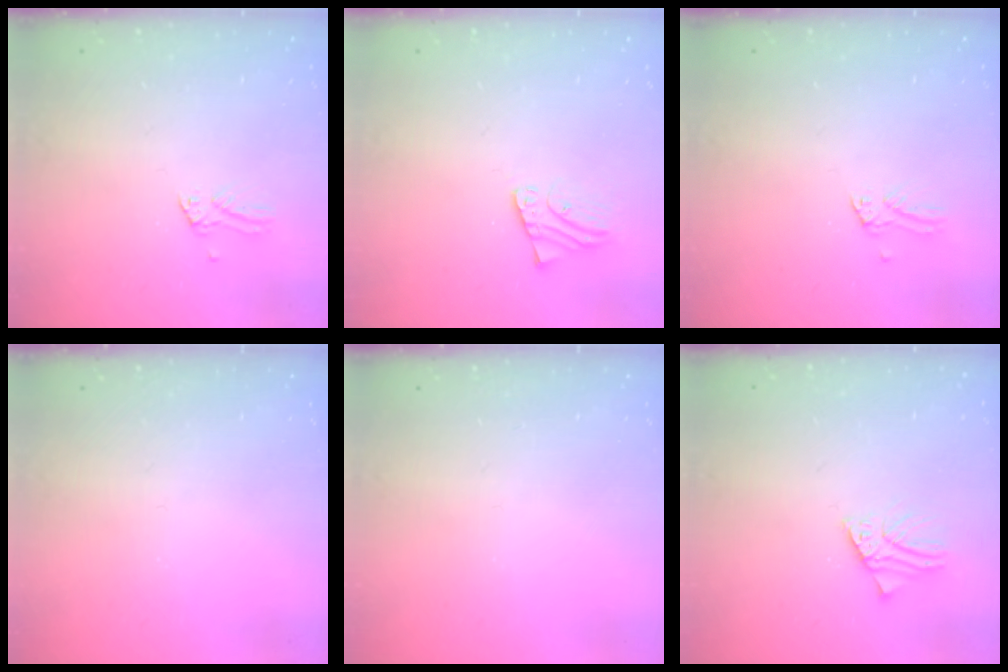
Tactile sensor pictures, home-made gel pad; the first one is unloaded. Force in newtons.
{"total": 1.3, "press": 1.3, "slide": 0.1}
{"total": 0.0}
{"total": 0.0}
{"total": 0.0}
{"total": 2.0, "press": 2.0, "slide": 0.2}